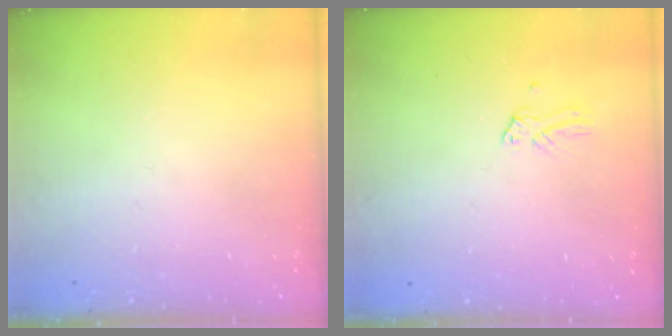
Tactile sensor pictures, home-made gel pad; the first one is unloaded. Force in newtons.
{"total": 0.0}